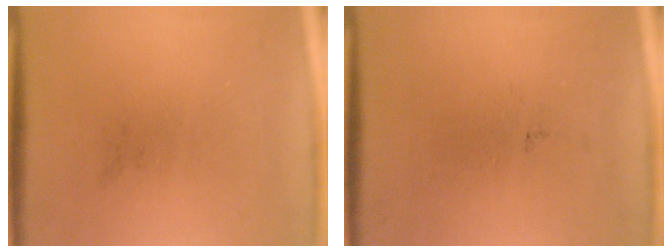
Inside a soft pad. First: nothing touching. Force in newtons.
{"total": 0.0}